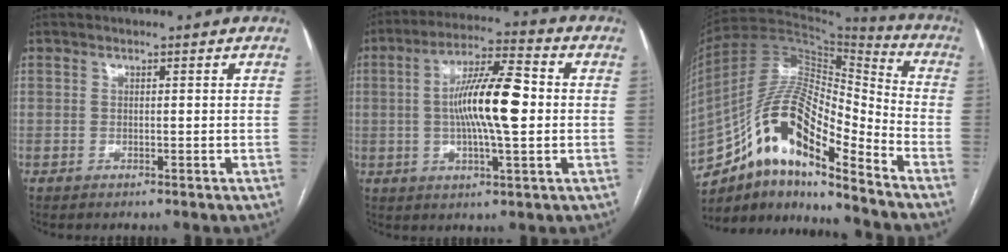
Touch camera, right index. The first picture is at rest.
{"total": 12.6, "force": [0.2, 2.1, 12.4], "torque": [-0.220, 0.016, -0.001]}
{"total": 17.8, "force": [-10.8, 4.3, 13.4], "torque": [-0.245, 0.034, -0.186]}